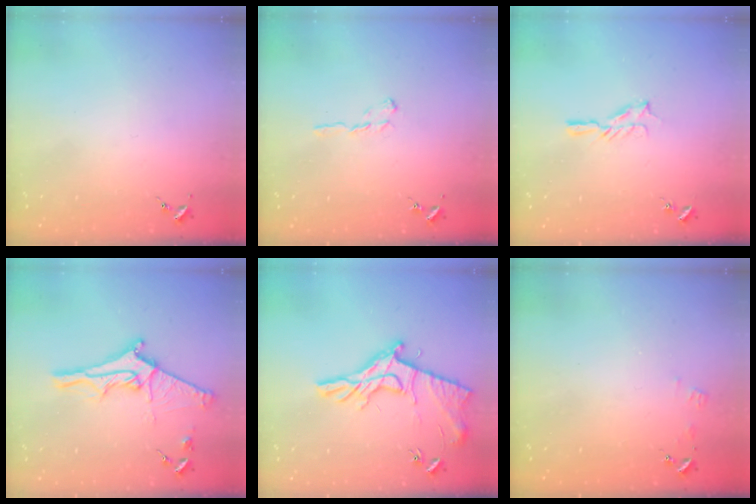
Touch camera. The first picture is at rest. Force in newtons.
{"total": 5.5, "press": 5.5, "slide": 0.6}
{"total": 5.6, "press": 5.6, "slide": 0.6}
{"total": 14.1, "press": 14.1, "slide": 1.1}
{"total": 15.3, "press": 15.3, "slide": 0.6}
{"total": 4.2, "press": 4.2, "slide": 0.5}